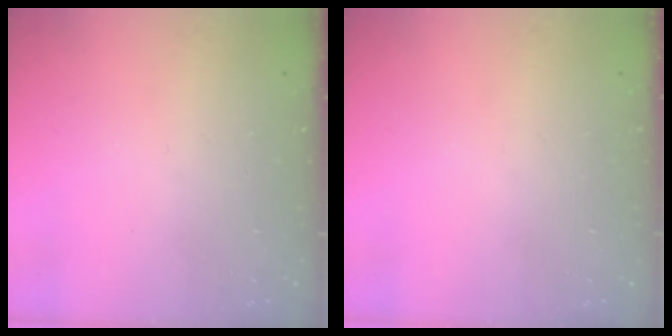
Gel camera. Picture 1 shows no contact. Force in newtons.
{"total": 0.0}